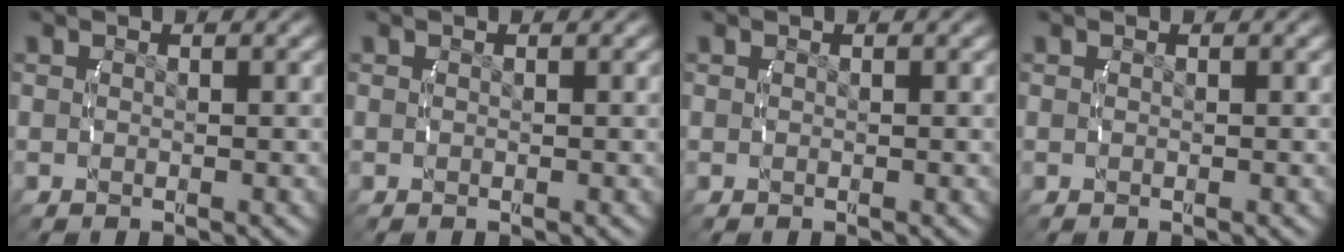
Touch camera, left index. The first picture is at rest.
{"total": 0.0}
{"total": 0.0}
{"total": 0.0}